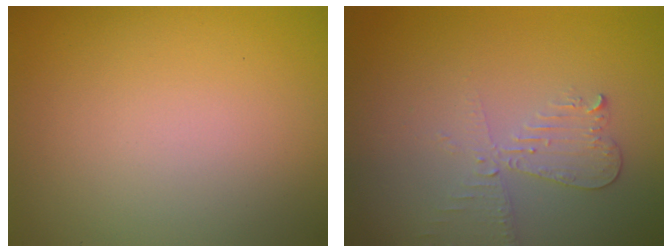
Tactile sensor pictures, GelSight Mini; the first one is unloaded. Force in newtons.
{"total": 2.4, "press": 2.4, "slide": 0.5}